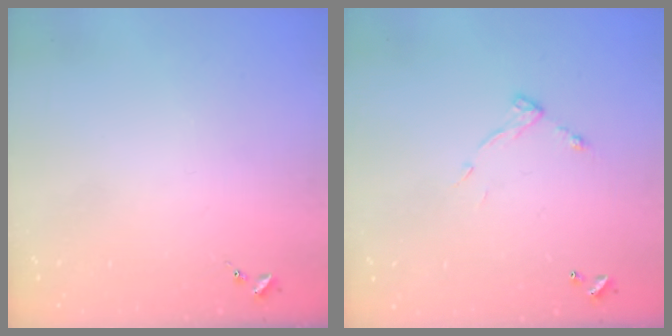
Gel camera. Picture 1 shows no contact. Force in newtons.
{"total": 6.8, "press": 6.8, "slide": 0.2}